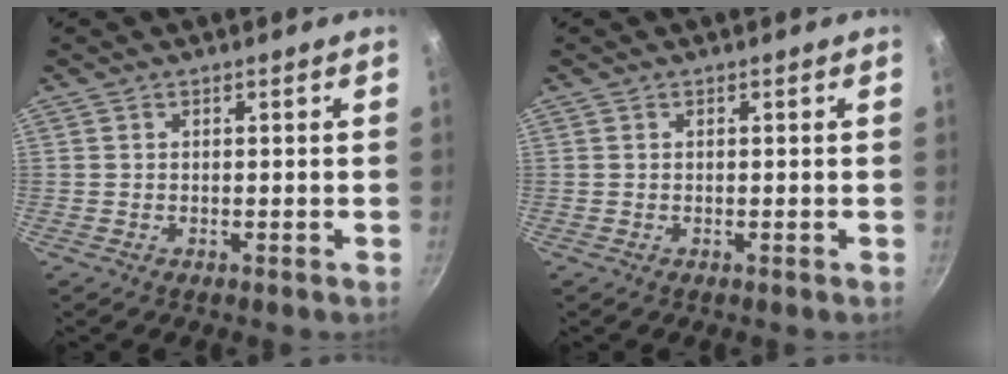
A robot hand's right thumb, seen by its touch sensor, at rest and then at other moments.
{"total": 0.0}